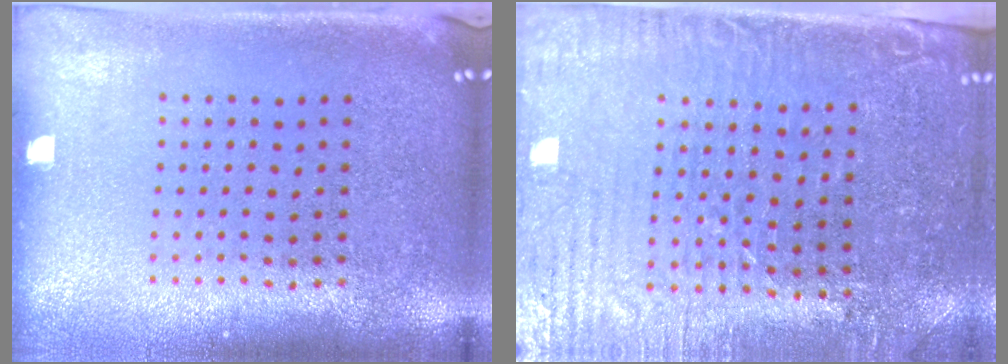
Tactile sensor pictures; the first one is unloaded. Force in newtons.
{"total": 3.8, "press": 3.5, "slide": 1.6}